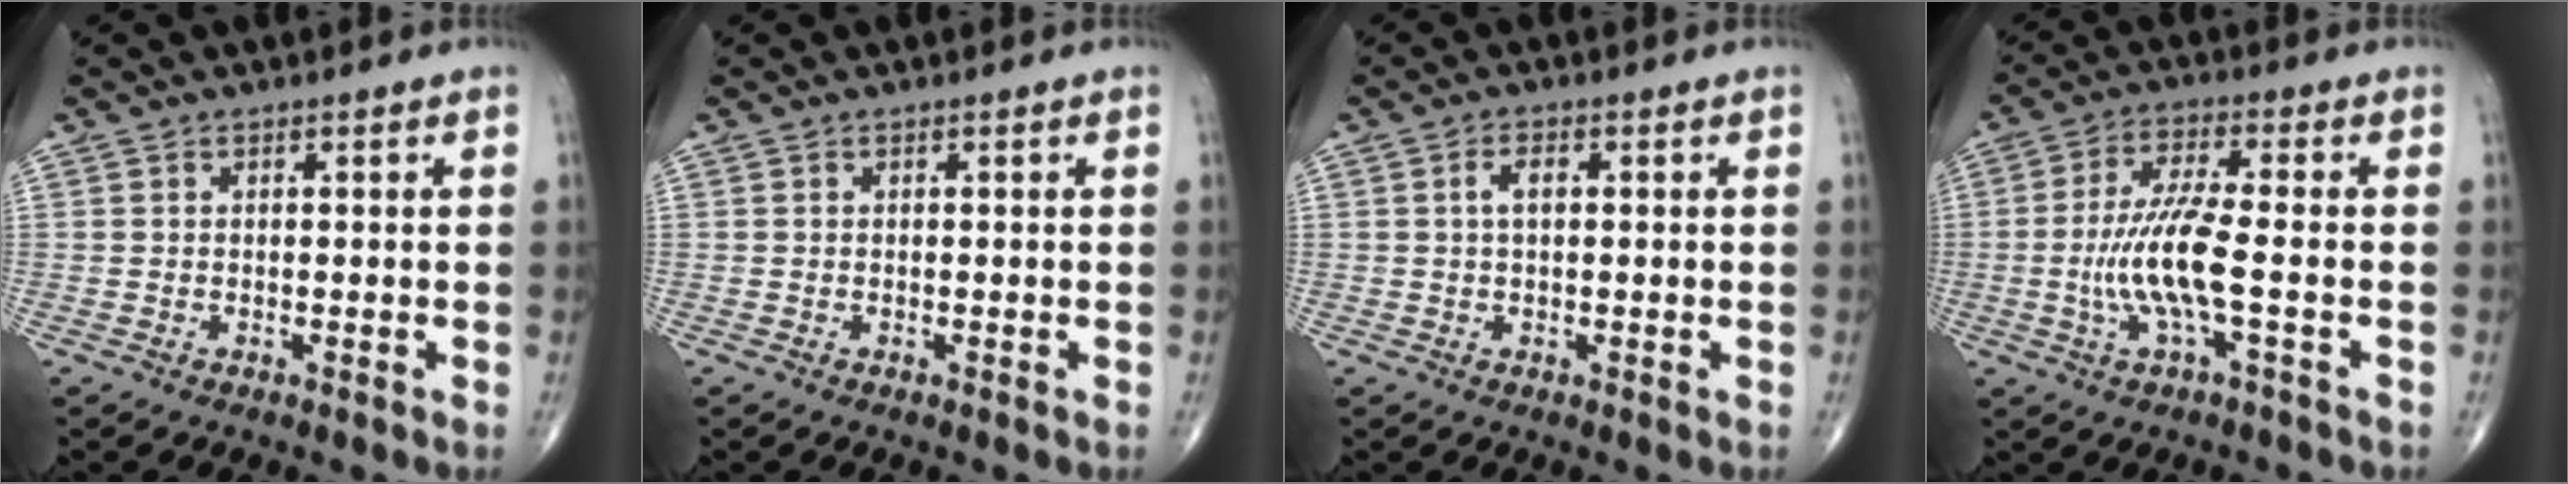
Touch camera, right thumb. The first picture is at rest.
{"total": 0.0}
{"total": 2.7, "force": [0.4, 1.3, 2.3], "torque": [-0.044, 0.007, 0.006]}
{"total": 10.1, "force": [-1.8, 1.7, 9.7], "torque": [-0.217, 0.014, -0.038]}